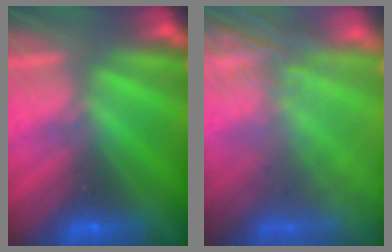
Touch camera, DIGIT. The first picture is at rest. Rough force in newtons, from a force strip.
{"total": 5.6}